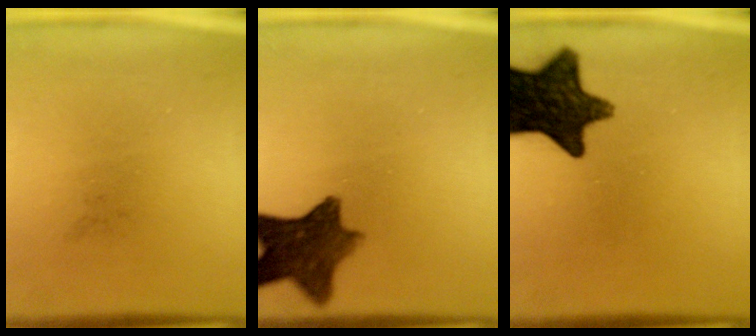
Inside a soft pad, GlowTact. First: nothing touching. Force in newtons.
{"total": 9.9}
{"total": 14.3}